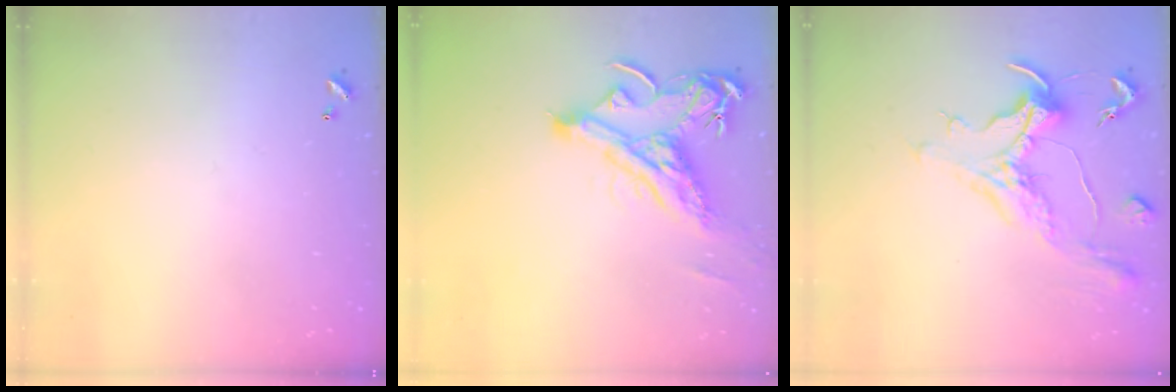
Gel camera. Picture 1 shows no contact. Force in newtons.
{"total": 8.6, "press": 8.4, "slide": 1.8}
{"total": 1.6, "press": 1.5, "slide": 0.6}